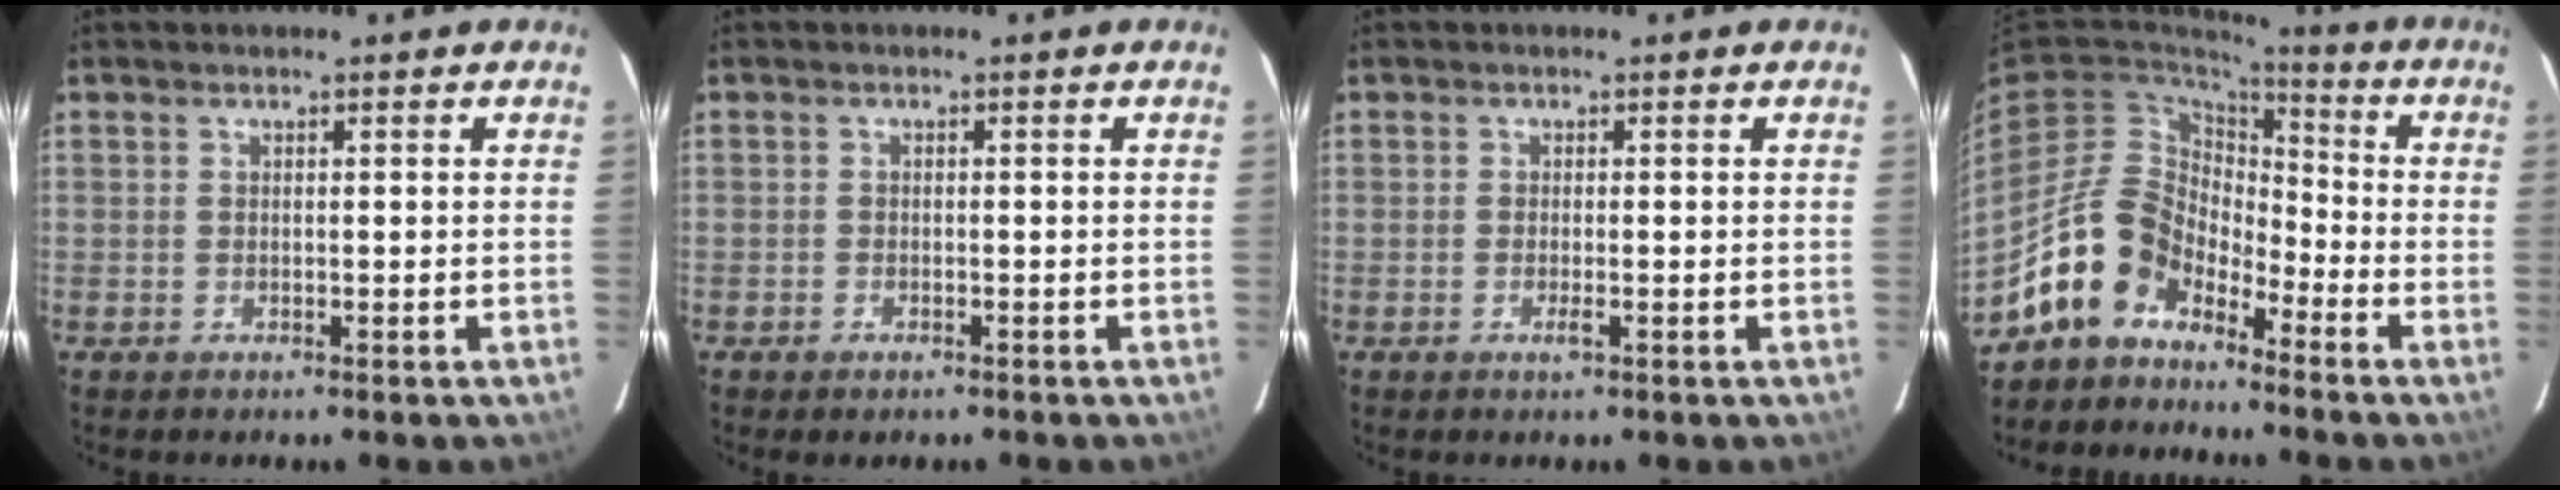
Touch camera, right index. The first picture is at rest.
{"total": 1.3, "force": [-0.9, 0.8, 0.5], "torque": [-0.012, -0.001, -0.017]}
{"total": 1.2, "force": [-0.5, 0.1, 1.1], "torque": [-0.022, -0.002, -0.010]}
{"total": 12.2, "force": [-9.1, 7.0, 4.1], "torque": [-0.086, 0.028, -0.171]}